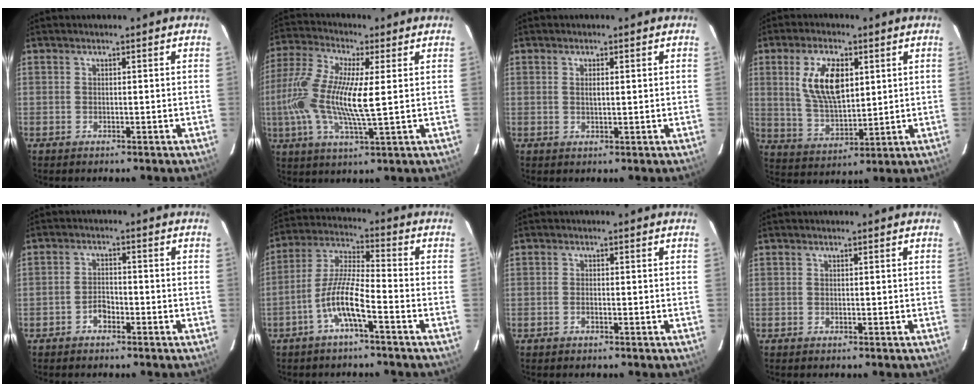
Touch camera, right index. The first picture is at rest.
{"total": 15.6, "force": [0.5, 3.5, 15.2], "torque": [-0.294, -0.002, 0.000]}
{"total": 1.7, "force": [0.5, 0.5, 1.5], "torque": [-0.026, 0.003, 0.008]}
{"total": 11.7, "force": [3.5, 5.6, 9.7], "torque": [-0.185, 0.005, 0.075]}
{"total": 2.6, "force": [-1.8, 1.5, 1.2], "torque": [-0.026, 0.008, -0.030]}
{"total": 8.6, "force": [-4.3, 1.0, 7.3], "torque": [-0.161, 0.008, -0.086]}
{"total": 0.8, "force": [-0.5, 0.4, 0.5], "torque": [-0.012, 0.002, -0.009]}
{"total": 0.0}